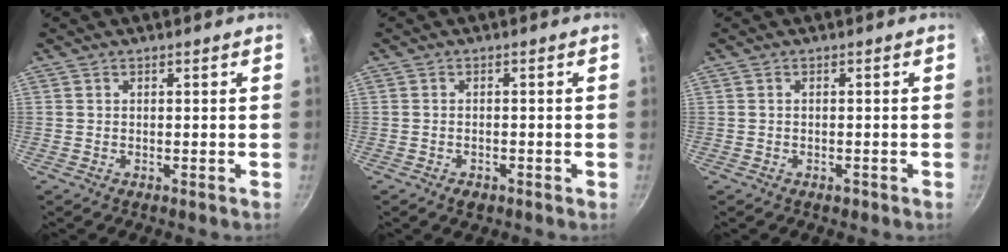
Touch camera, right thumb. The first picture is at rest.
{"total": 2.3, "force": [-1.4, 1.3, 1.2], "torque": [-0.021, 0.009, -0.018]}
{"total": 1.1, "force": [-0.6, 0.6, 0.6], "torque": [-0.011, 0.006, -0.005]}